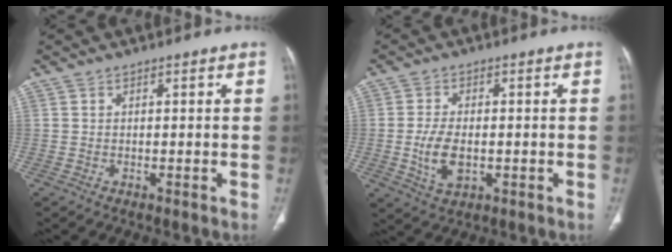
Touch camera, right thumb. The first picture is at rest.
{"total": 7.0, "force": [-1.1, 4.0, 5.7], "torque": [-0.110, -0.003, -0.014]}